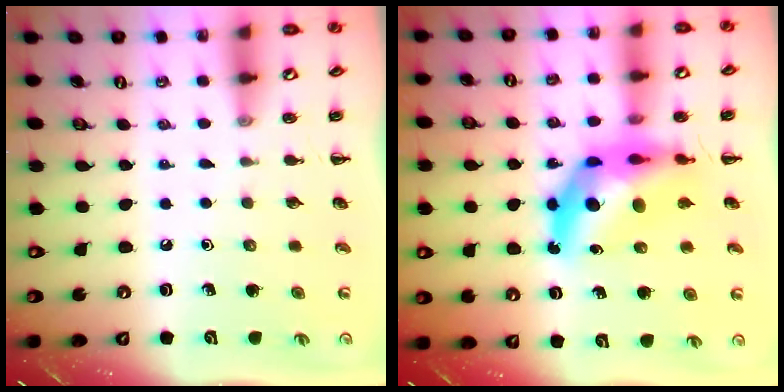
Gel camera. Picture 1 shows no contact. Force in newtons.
{"total": 12.9, "press": 12.4, "slide": 3.8}